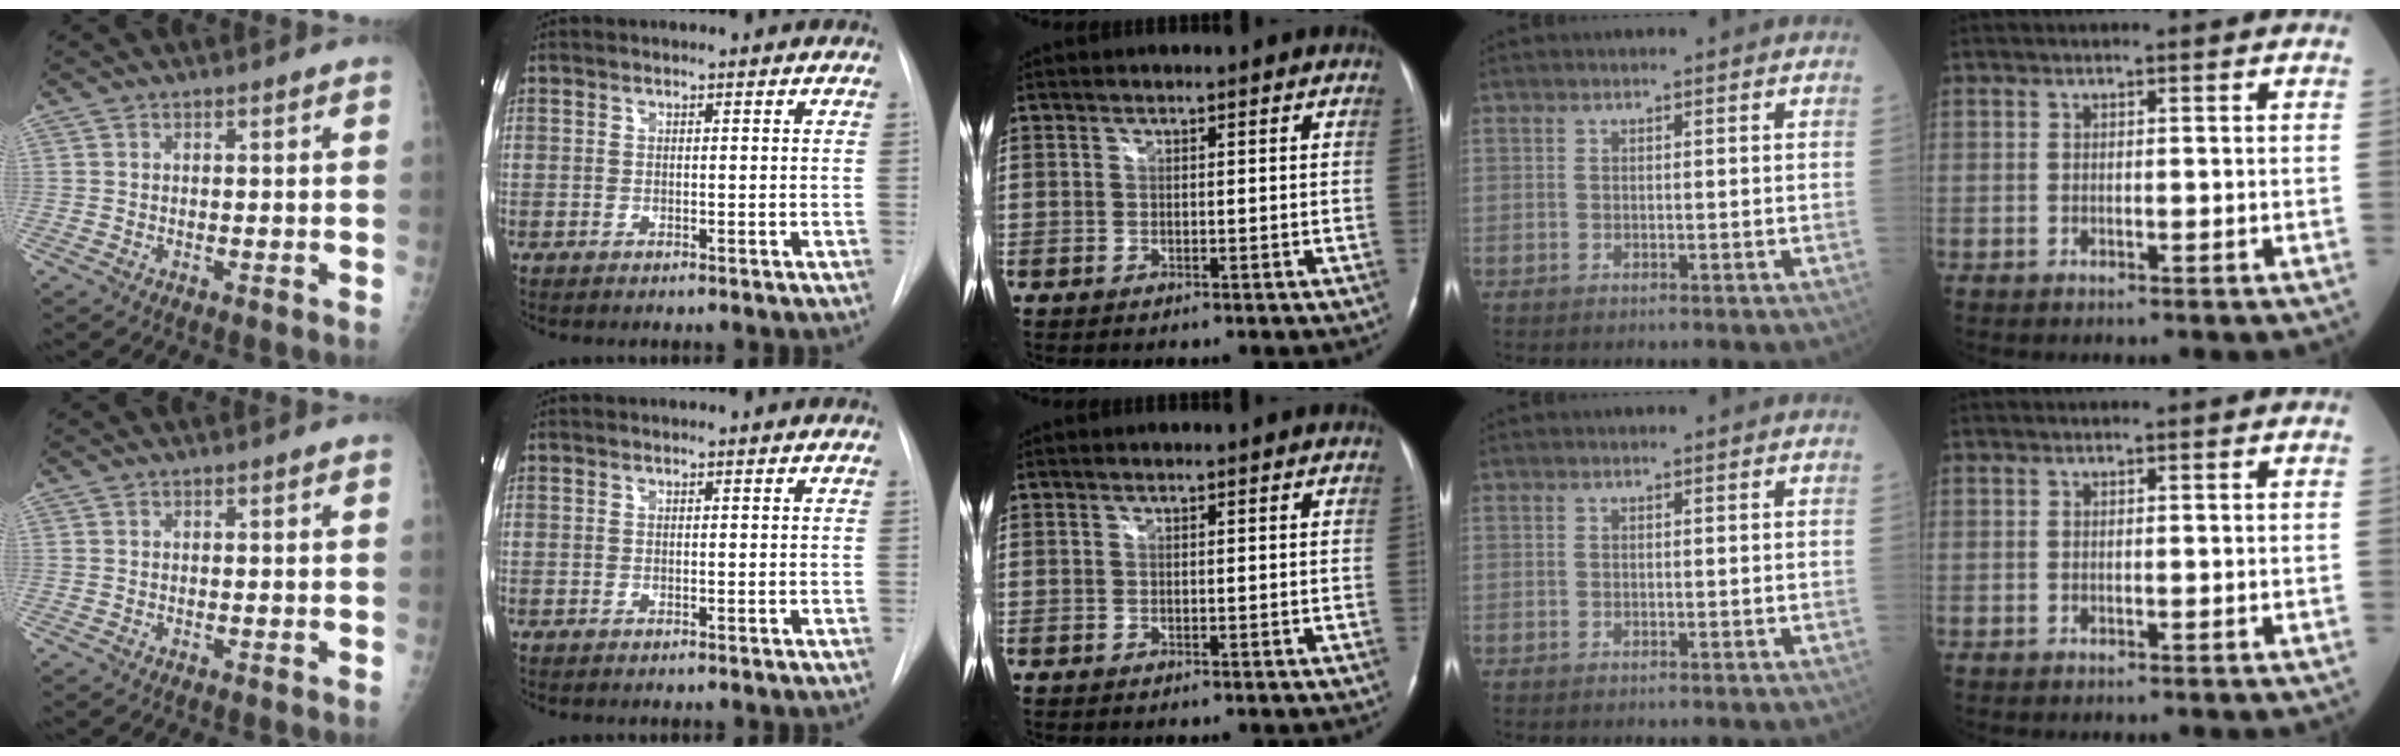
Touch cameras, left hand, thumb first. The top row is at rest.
{}